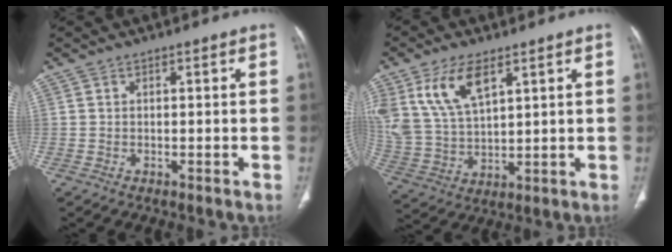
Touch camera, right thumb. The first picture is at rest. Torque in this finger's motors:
{"motor_torque": [0.64, 3.16, 0.96, 1.14, 0.36]}